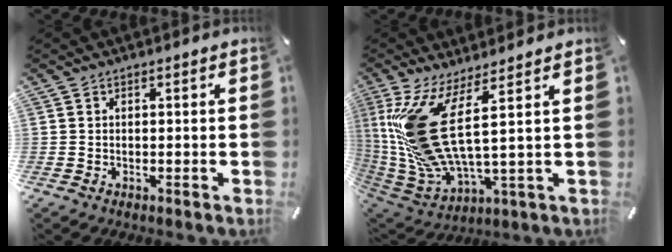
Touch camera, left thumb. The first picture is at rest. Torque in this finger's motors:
{"motor_torque": [1.34, 1.67, 1.68, -1.09, 1.05]}